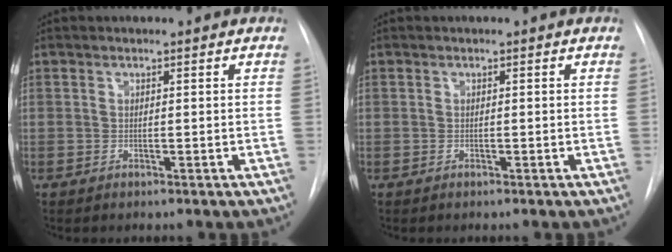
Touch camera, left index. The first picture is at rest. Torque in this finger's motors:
{"motor_torque": [0.00, 0.00, 0.00, 0.00]}